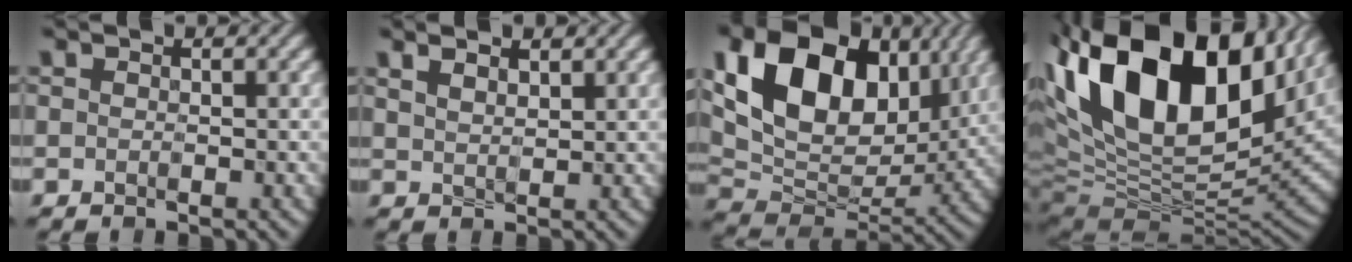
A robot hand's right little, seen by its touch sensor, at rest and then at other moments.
{"total": 3.2, "force": [2.2, 1.3, 1.9], "torque": [-0.029, 0.019, 0.019]}
{"total": 15.0, "force": [5.2, 10.0, 9.8], "torque": [-0.194, 0.024, 0.095]}
{"total": 18.5, "force": [7.2, 10.1, 13.7], "torque": [-0.260, 0.031, 0.125]}